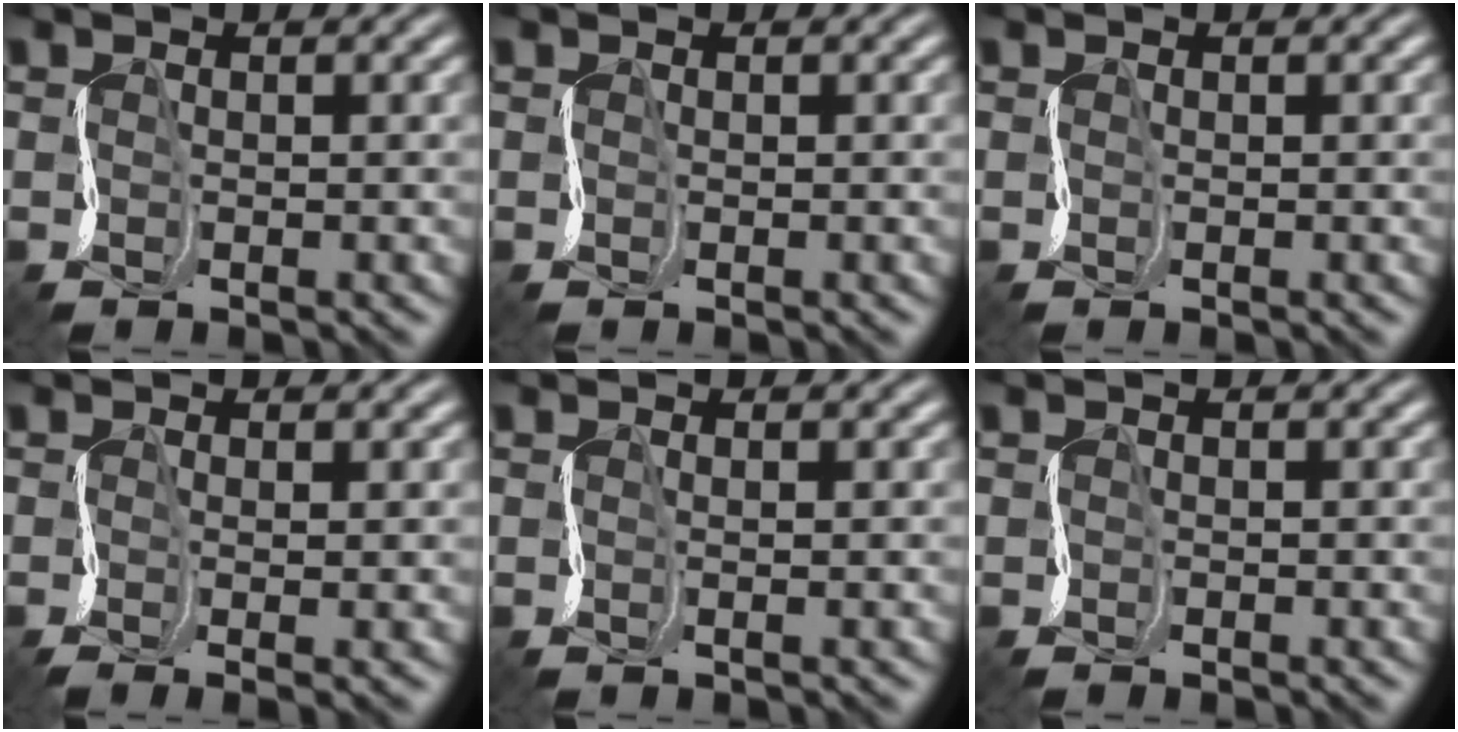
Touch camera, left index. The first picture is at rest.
{"total": 0.0}
{"total": 0.0}
{"total": 1.7, "force": [-0.1, 0.5, 1.6], "torque": [-0.025, -0.005, -0.002]}
{"total": 0.7, "force": [0.6, 0.3, 0.4], "torque": [-0.001, 0.001, 0.009]}
{"total": 0.5, "force": [-0.4, -0.1, -0.3], "torque": [0.002, 0.001, -0.006]}